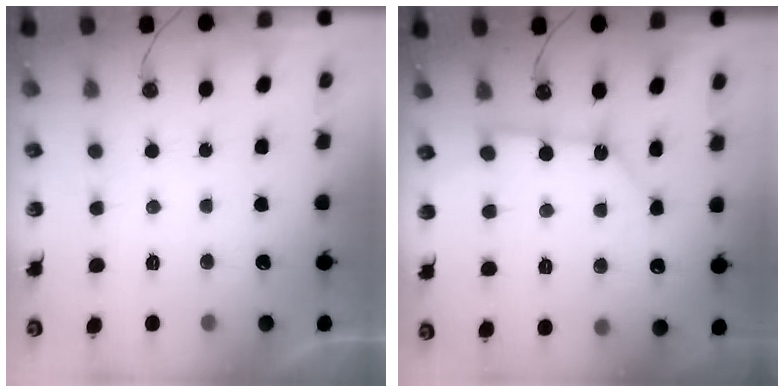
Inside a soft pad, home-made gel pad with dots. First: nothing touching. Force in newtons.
{"total": 8.1, "press": 8.0, "slide": 0.8}